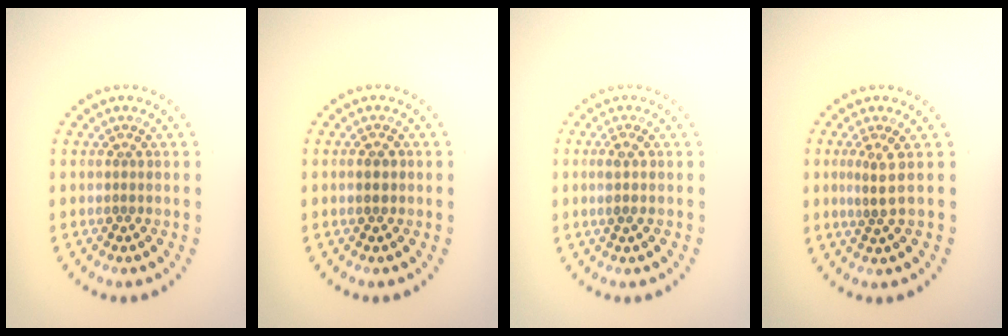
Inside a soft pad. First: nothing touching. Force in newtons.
{"total": 1.2, "press": 1.2, "slide": 0.2}
{"total": 1.1, "press": 0.8, "slide": 0.7}
{"total": 1.8, "press": 1.1, "slide": 1.4}